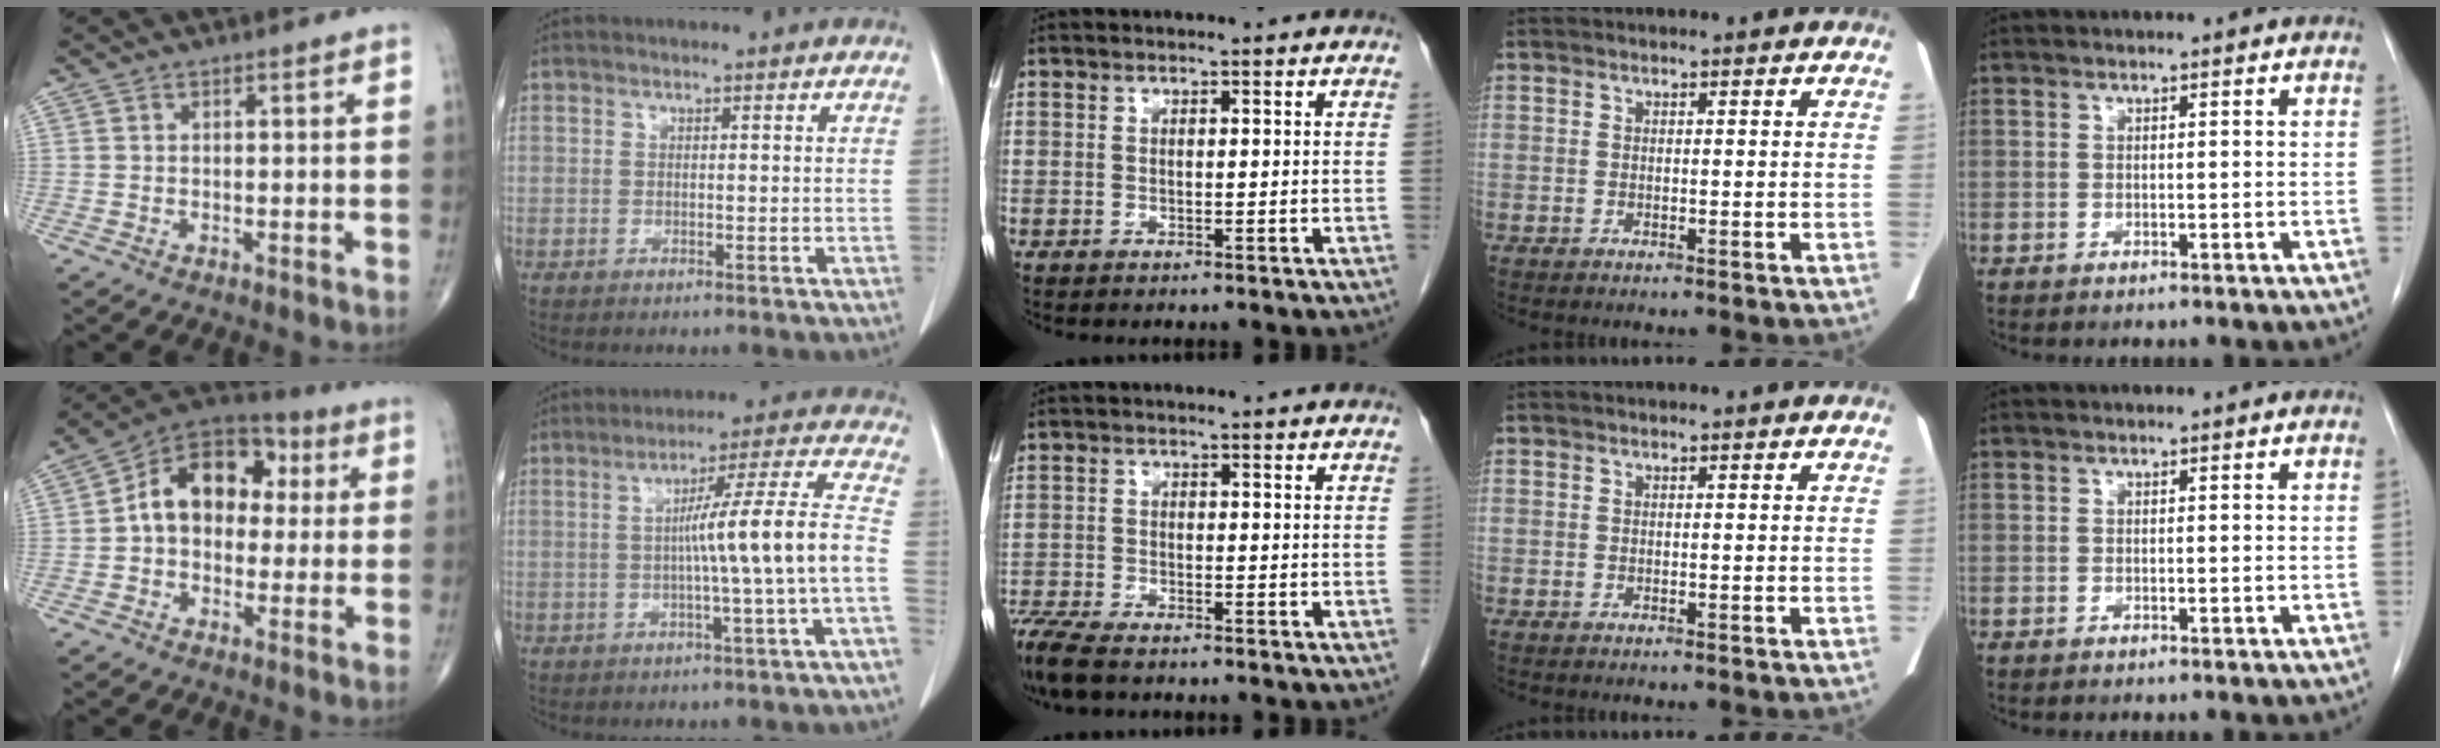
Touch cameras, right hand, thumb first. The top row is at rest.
{"thumb": {"total": 14.9, "force": [1.8, 10.6, 10.3], "torque": [-0.120, 0.036, 0.014]}, "index": {"total": 10.9, "force": [-1.8, -1.7, 10.6], "torque": [-0.158, 0.019, -0.024]}, "middle": {"total": 7.3, "force": [-6.0, 1.7, 3.8], "torque": [-0.078, -0.017, -0.110]}}